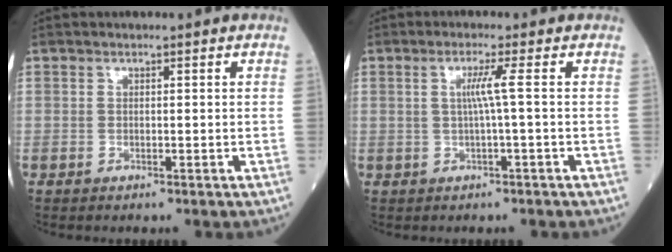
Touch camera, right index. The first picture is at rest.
{"total": 2.8, "force": [0.2, -1.0, 2.6], "torque": [-0.053, 0.001, 0.006]}